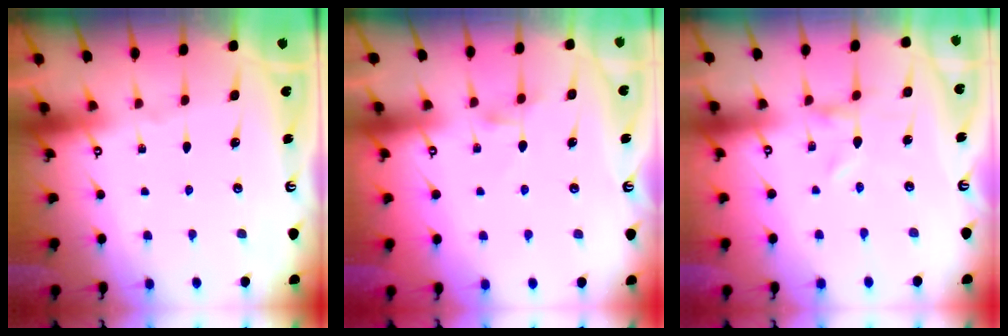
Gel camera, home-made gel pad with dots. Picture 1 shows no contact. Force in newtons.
{"total": 3.6, "press": 3.6, "slide": 0.3}
{"total": 0.0}